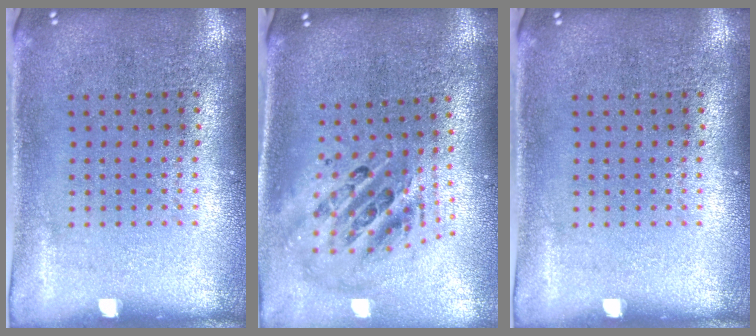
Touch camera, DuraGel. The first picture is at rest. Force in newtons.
{"total": 2.5, "press": 1.7, "slide": 1.8}
{"total": 0.0}